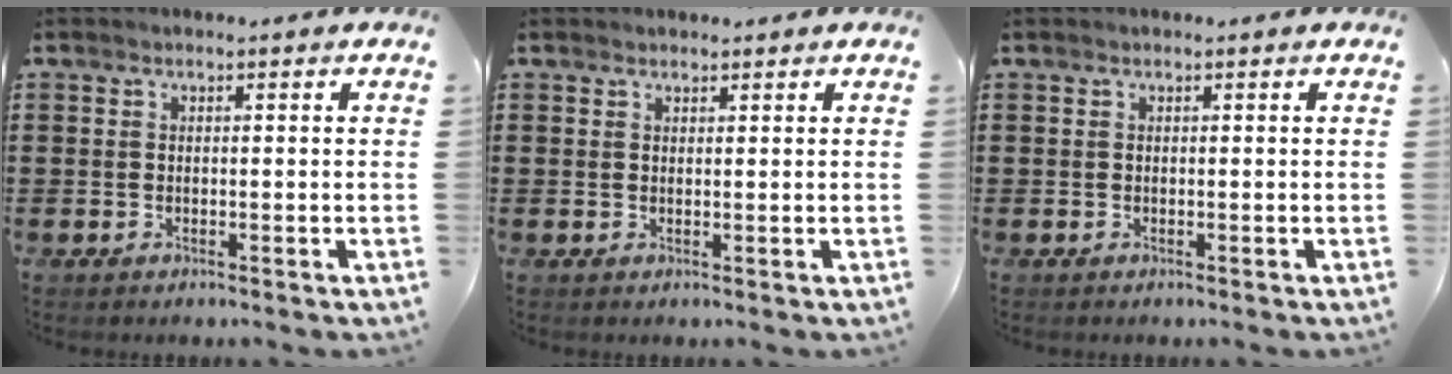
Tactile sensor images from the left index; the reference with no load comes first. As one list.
[{"total": 1.0, "force": [0.9, 0.3, 0.0], "torque": [-0.003, 0.001, 0.019]}, {"total": 0.0}]